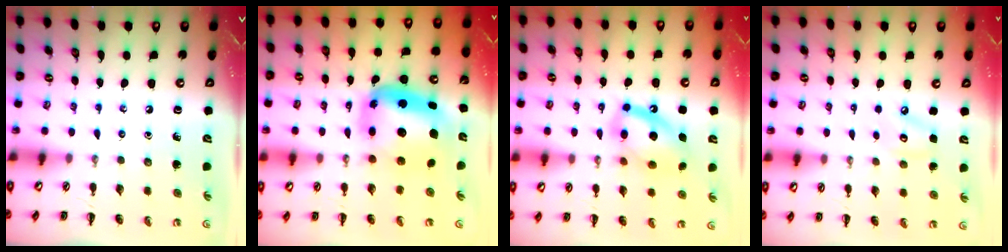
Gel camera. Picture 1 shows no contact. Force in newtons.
{"total": 9.1, "press": 8.8, "slide": 2.4}
{"total": 14.1, "press": 13.8, "slide": 2.9}
{"total": 4.7, "press": 4.7, "slide": 0.7}